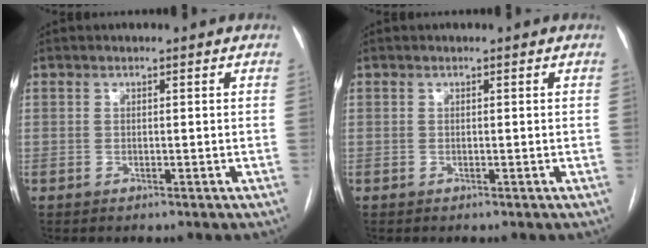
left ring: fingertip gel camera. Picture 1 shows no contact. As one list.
[{"total": 0.0}]